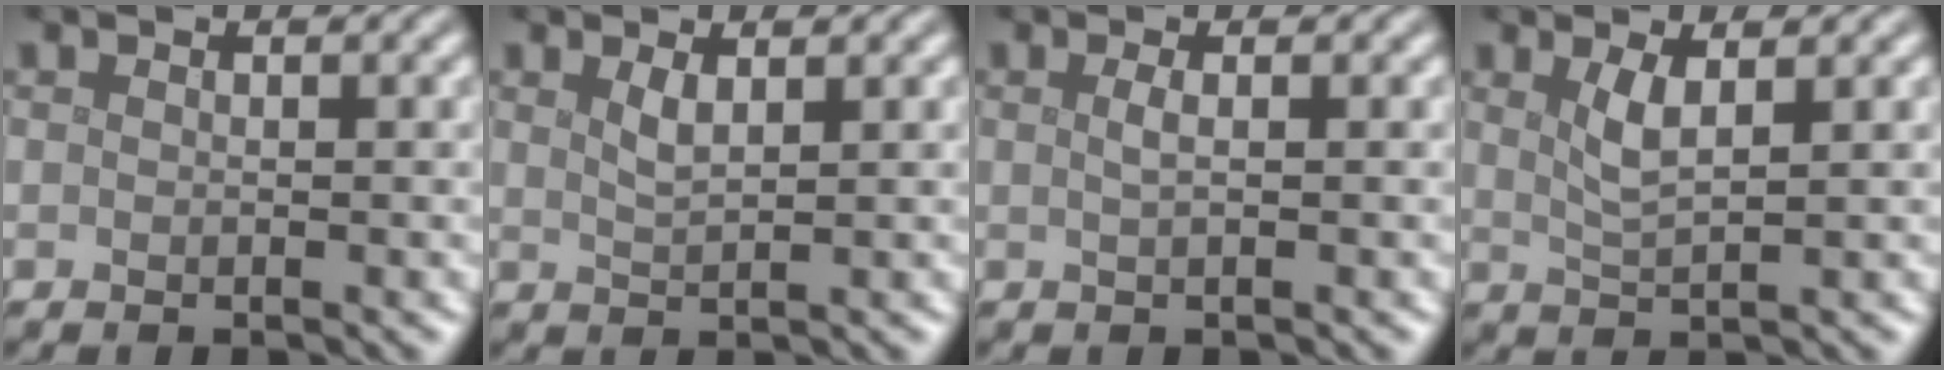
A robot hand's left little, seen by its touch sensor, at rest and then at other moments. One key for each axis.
{"total": 1.5, "fx": 0.9, "fy": 0.4, "fz": 1.2, "tx": -0.023, "ty": -0.001, "tz": 0.017}
{"total": 1.2, "fx": 0.2, "fy": 0.4, "fz": 1.1, "tx": -0.018, "ty": 0.004, "tz": 0.001}
{"total": 2.4, "fx": 1.1, "fy": 0.6, "fz": 2.1, "tx": -0.038, "ty": -0.004, "tz": 0.021}